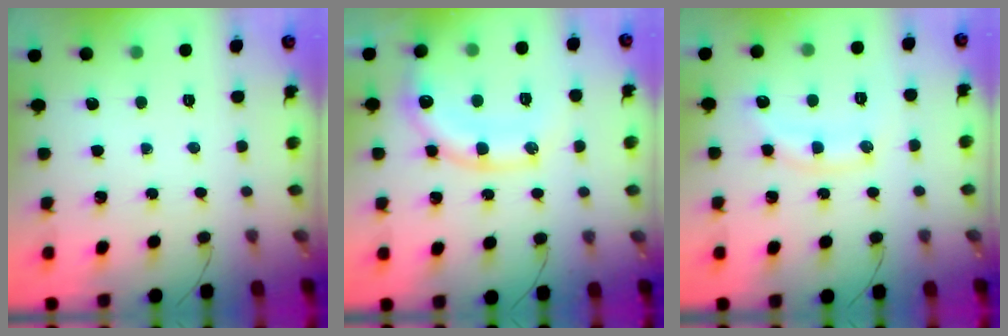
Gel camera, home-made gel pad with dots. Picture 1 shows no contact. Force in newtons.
{"total": 17.1, "press": 16.8, "slide": 2.8}
{"total": 11.4, "press": 11.4, "slide": 0.8}